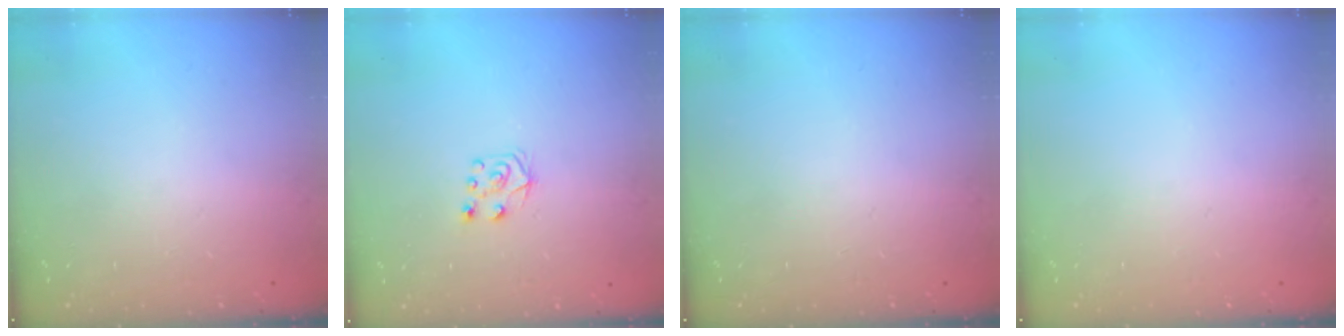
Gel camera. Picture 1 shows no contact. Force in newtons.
{"total": 6.1, "press": 6.1, "slide": 0.5}
{"total": 0.0}
{"total": 0.0}